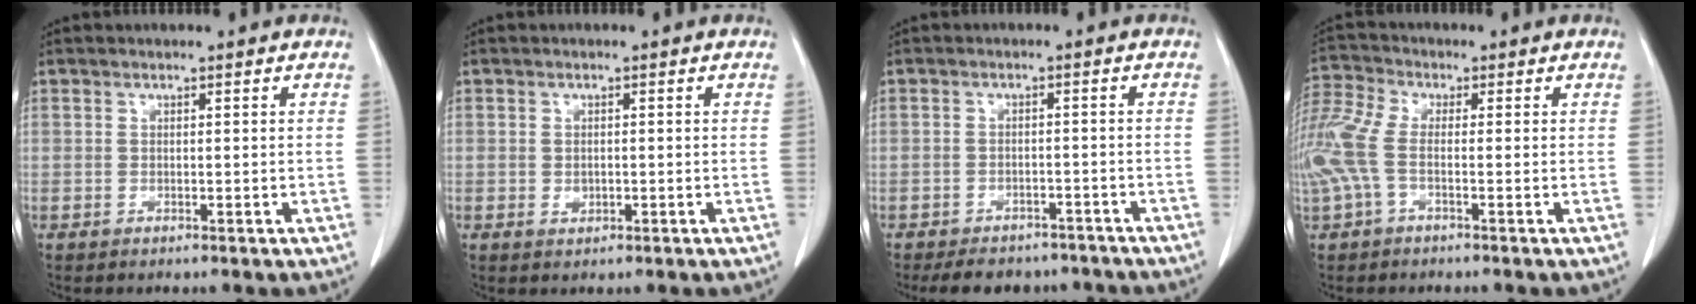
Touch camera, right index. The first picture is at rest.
{"total": 1.4, "force": [-0.2, 1.1, 0.9], "torque": [-0.015, 0.000, 0.003]}
{"total": 9.2, "force": [-7.9, 4.3, 2.0], "torque": [-0.022, 0.001, -0.093]}
{"total": 9.7, "force": [-1.6, 4.2, 8.6], "torque": [-0.233, 0.019, -0.033]}